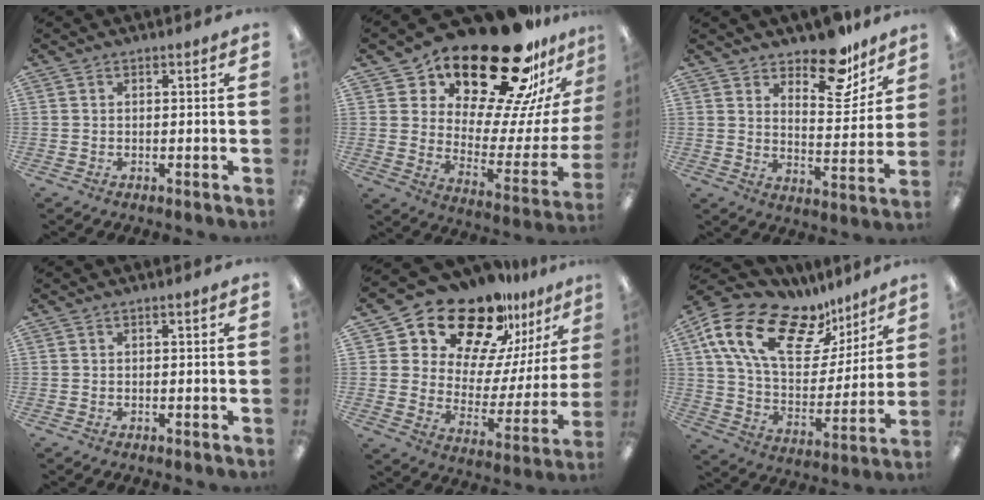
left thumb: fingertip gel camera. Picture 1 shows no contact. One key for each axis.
{"total": 27.4, "fx": 21.2, "fy": 9.4, "fz": 14.6, "tx": -0.219, "ty": -0.163, "tz": 0.365}
{"total": 13.6, "fx": 10.8, "fy": 5.7, "fz": 5.9, "tx": -0.073, "ty": -0.078, "tz": 0.190}
{"total": 0.0}
{"total": 20.0, "fx": 16.8, "fy": 8.2, "fz": 7.1, "tx": -0.132, "ty": -0.130, "tz": 0.296}
{"total": 22.0, "fx": 13.0, "fy": 10.9, "fz": 13.9, "tx": -0.261, "ty": -0.062, "tz": 0.235}